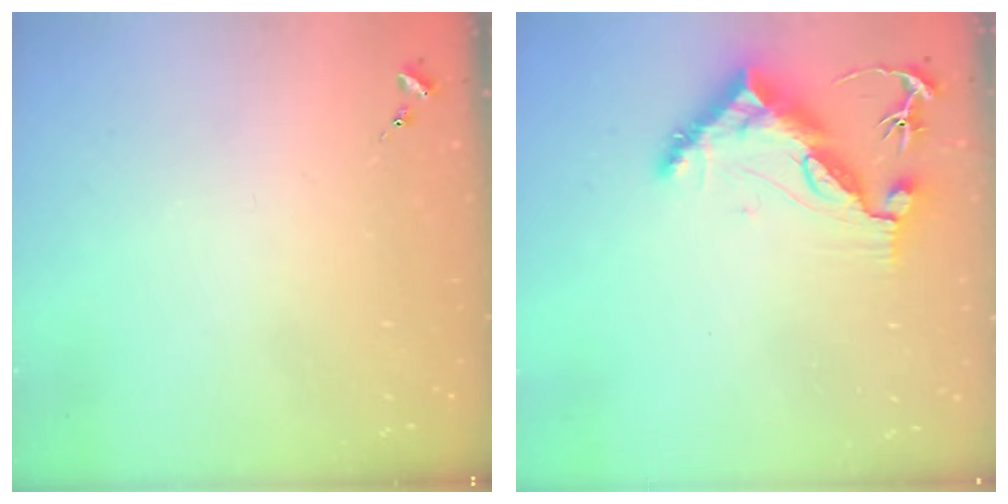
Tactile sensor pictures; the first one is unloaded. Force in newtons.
{"total": 10.5, "press": 10.4, "slide": 1.1}